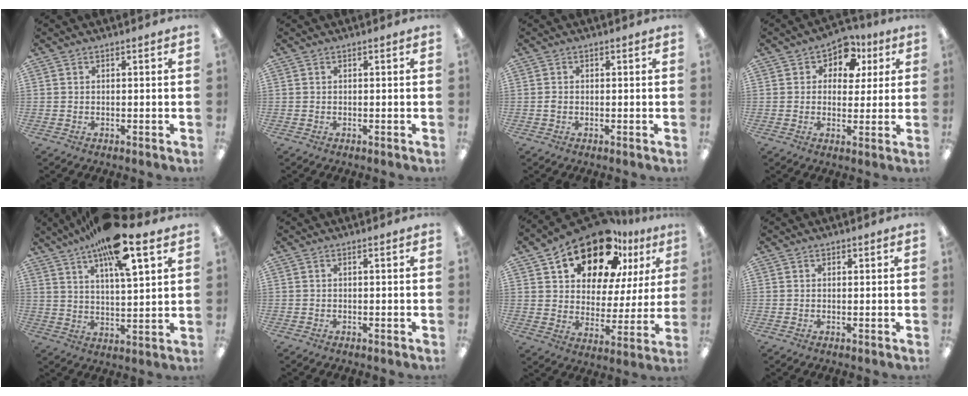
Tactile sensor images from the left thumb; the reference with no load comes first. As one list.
[{"total": 0.0}, {"total": 0.9, "force": [-0.1, 0.7, 0.4], "torque": [-0.008, 0.005, -0.004]}, {"total": 6.9, "force": [2.6, 5.4, 3.5], "torque": [-0.043, -0.002, 0.042]}, {"total": 15.1, "force": [10.1, 3.8, 10.6], "torque": [-0.178, -0.045, 0.165]}, {"total": 0.0}, {"total": 19.0, "force": [14.4, 8.5, 9.1], "torque": [-0.163, -0.094, 0.250]}, {"total": 0.8, "force": [0.6, 0.5, 0.0], "torque": [0.000, 0.001, 0.012]}]